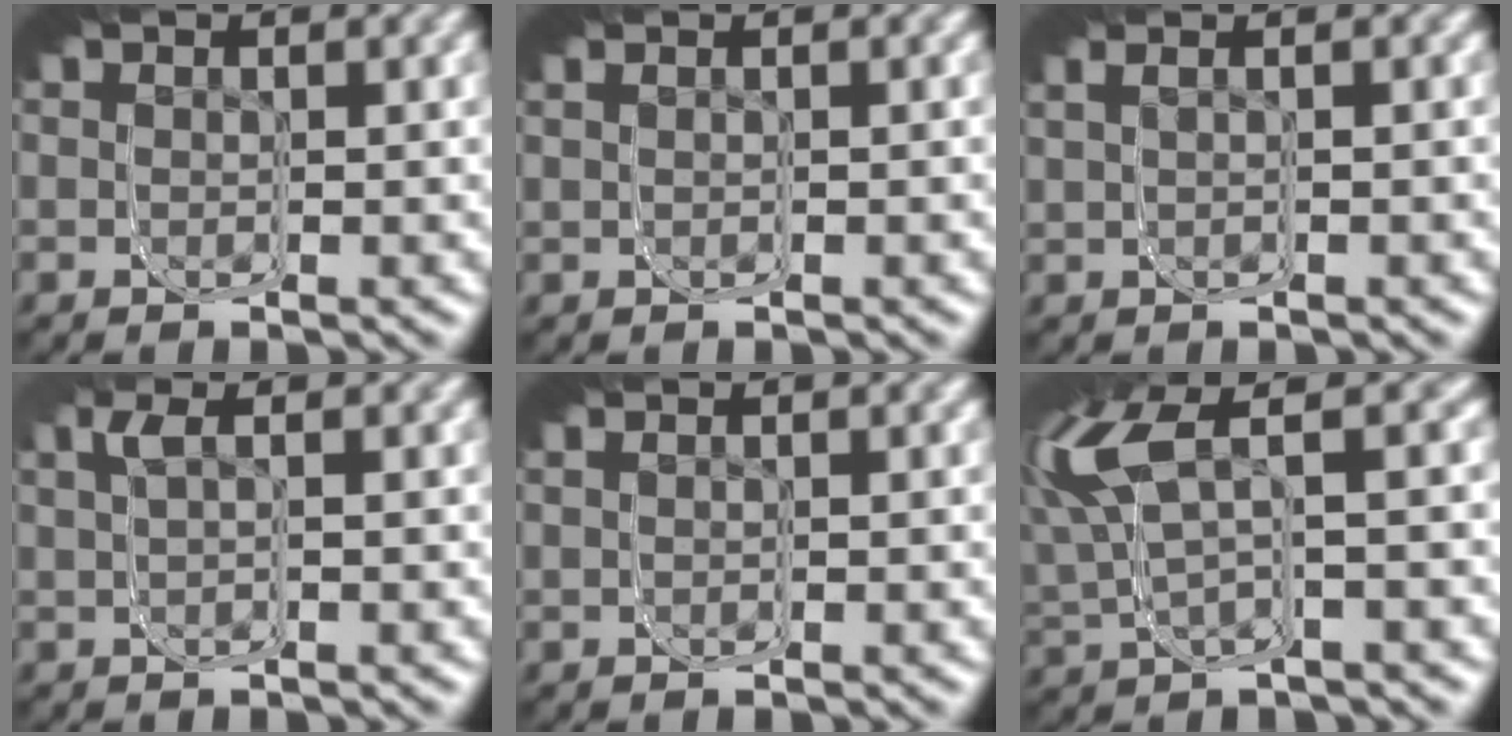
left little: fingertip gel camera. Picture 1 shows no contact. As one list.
[{"total": 0.0}, {"total": 0.7, "force": [0.0, -0.6, 0.2], "torque": [-0.014, 0.009, 0.000]}, {"total": 1.5, "force": [0.3, -0.4, 1.4], "torque": [-0.028, 0.019, -0.002]}, {"total": 0.0}, {"total": 7.0, "force": [0.3, 4.4, 5.4], "torque": [-0.113, 0.019, 0.001]}]